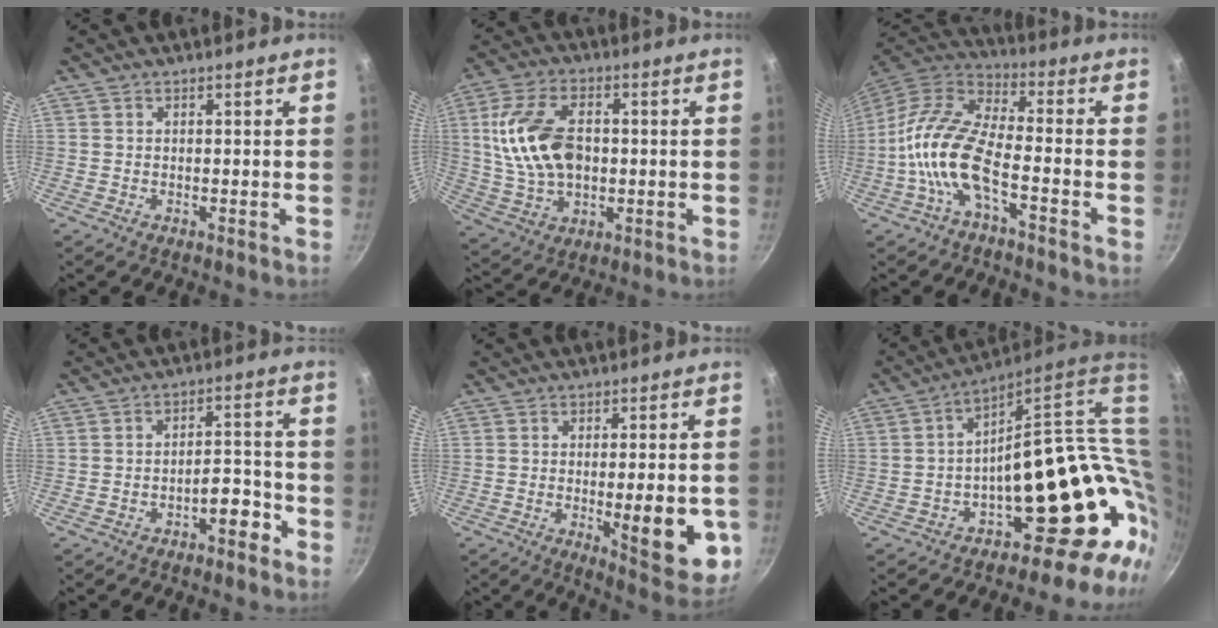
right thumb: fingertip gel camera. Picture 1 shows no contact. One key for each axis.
{"total": 15.3, "fx": 1.2, "fy": 9.8, "fz": 11.7, "tx": -0.214, "ty": 0.009, "tz": 0.026}
{"total": 13.5, "fx": -4.7, "fy": 5.5, "fz": 11.4, "tx": -0.227, "ty": 0.043, "tz": -0.105}
{"total": 5.2, "fx": -3.2, "fy": 2.1, "fz": 3.5, "tx": -0.031, "ty": 0.040, "tz": -0.040}
{"total": 13.6, "fx": -2.8, "fy": 4.0, "fz": 12.7, "tx": -0.145, "ty": -0.007, "tz": -0.029}
{"total": 23.2, "fx": 1.7, "fy": 14.1, "fz": 18.3, "tx": -0.158, "ty": 0.004, "tz": 0.044}